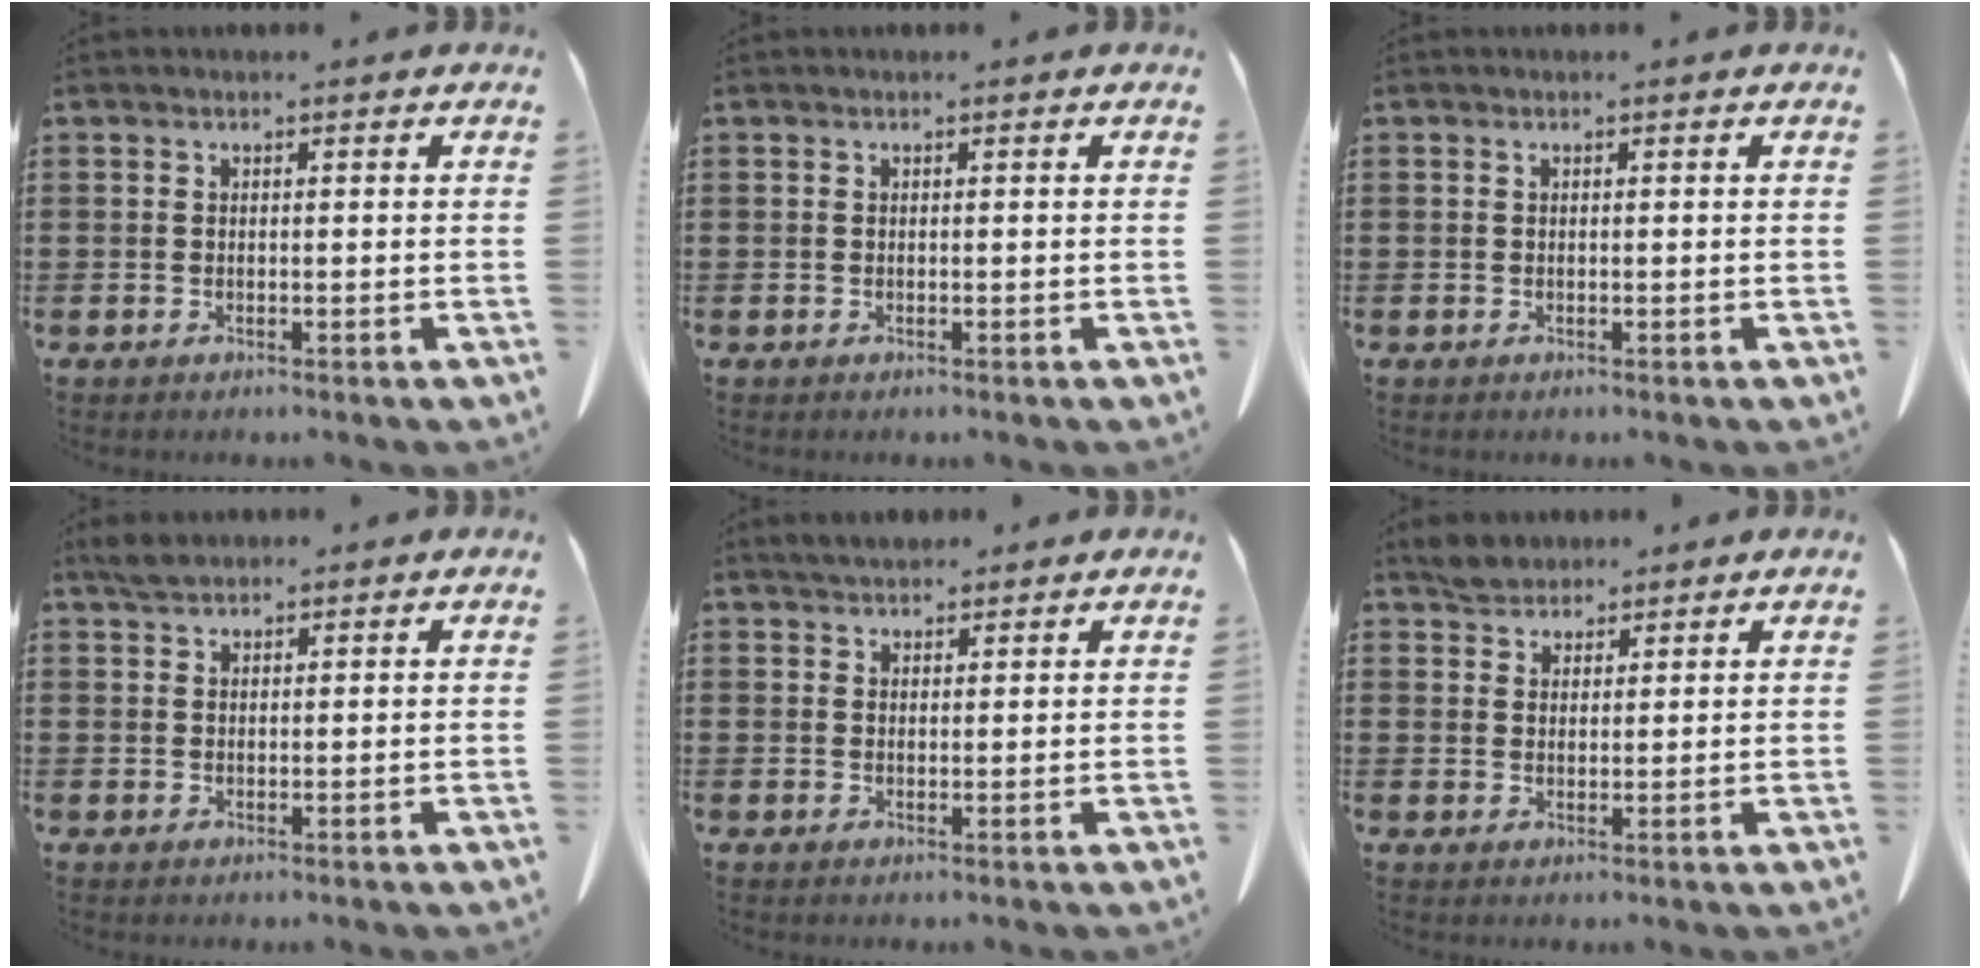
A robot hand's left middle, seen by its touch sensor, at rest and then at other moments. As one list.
[{"total": 0.0}, {"total": 0.0}, {"total": 2.2, "force": [1.9, 0.7, 0.9], "torque": [-0.023, 0.002, 0.037]}, {"total": 2.5, "force": [2.4, 0.6, 0.3], "torque": [-0.012, -0.003, 0.047]}, {"total": 3.1, "force": [2.8, 1.3, 0.4], "torque": [-0.016, 0.004, 0.055]}]